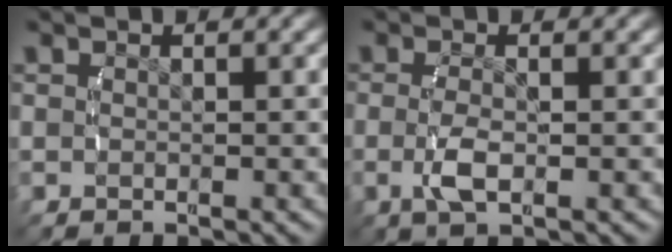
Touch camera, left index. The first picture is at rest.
{"total": 2.6, "force": [-0.7, 0.7, 2.4], "torque": [-0.060, -0.013, -0.003]}